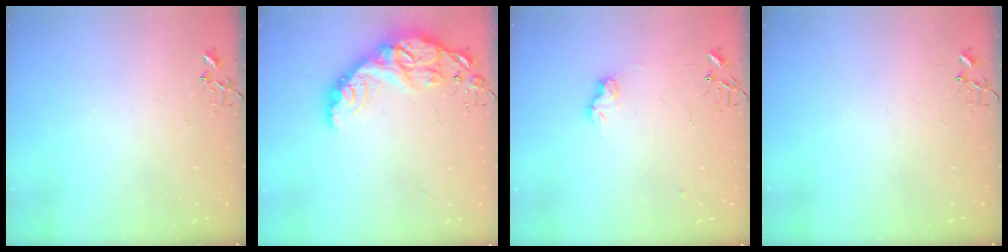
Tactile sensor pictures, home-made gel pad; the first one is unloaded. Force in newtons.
{"total": 19.4, "press": 19.3, "slide": 1.6}
{"total": 8.1, "press": 8.1, "slide": 0.3}
{"total": 0.0}